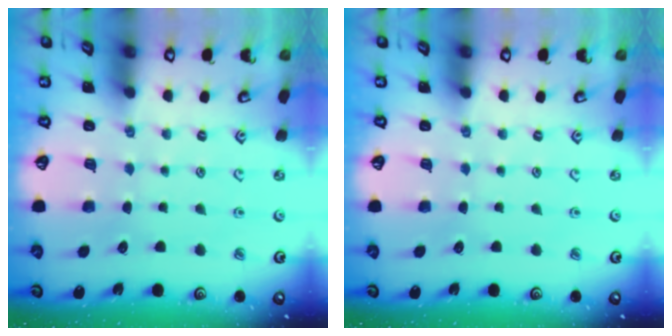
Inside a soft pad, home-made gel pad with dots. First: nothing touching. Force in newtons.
{"total": 0.0}